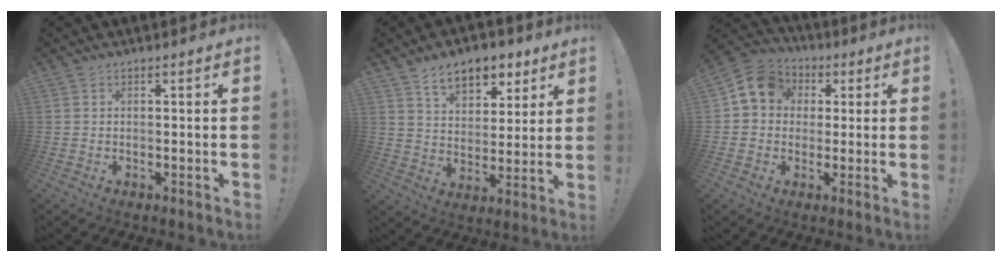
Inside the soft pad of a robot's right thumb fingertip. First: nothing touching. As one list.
[{"total": 11.6, "force": [7.6, 6.8, 5.6], "torque": [-0.075, -0.044, 0.137]}, {"total": 10.1, "force": [2.5, 8.6, 4.5], "torque": [-0.060, 0.005, 0.052]}]